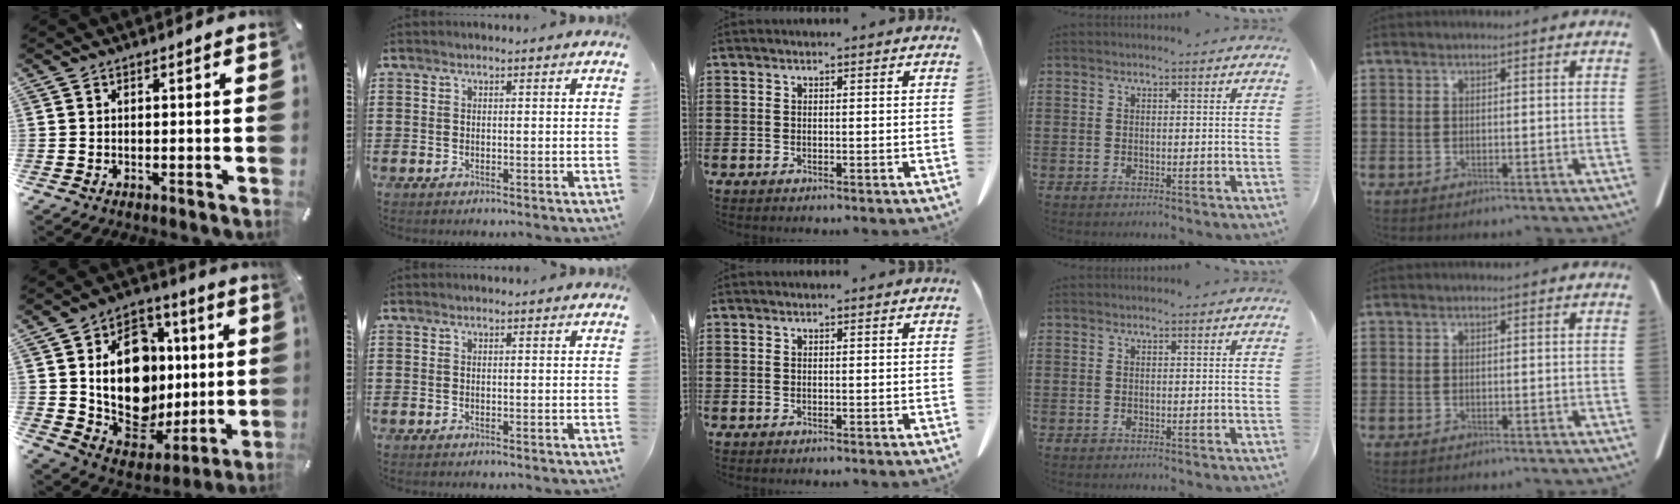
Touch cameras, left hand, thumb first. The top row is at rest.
{"thumb": {"total": 20.3, "force": [2.2, 15.7, 12.8], "torque": [-0.230, -0.015, 0.045]}}